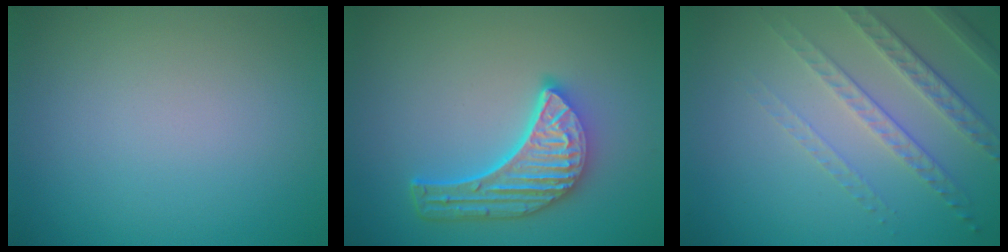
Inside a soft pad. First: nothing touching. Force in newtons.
{"total": 5.7, "press": 4.4, "slide": 3.6}
{"total": 4.7, "press": 3.2, "slide": 3.4}